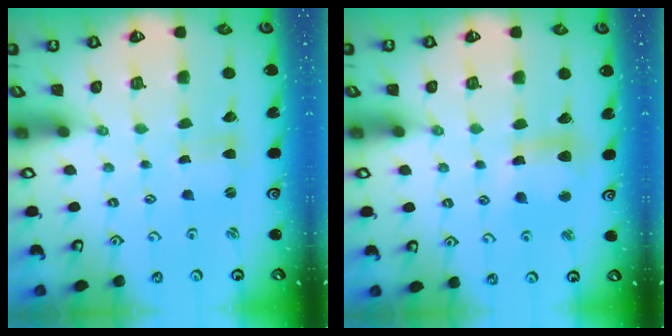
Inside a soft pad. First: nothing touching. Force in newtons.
{"total": 11.3, "press": 11.2, "slide": 1.5}